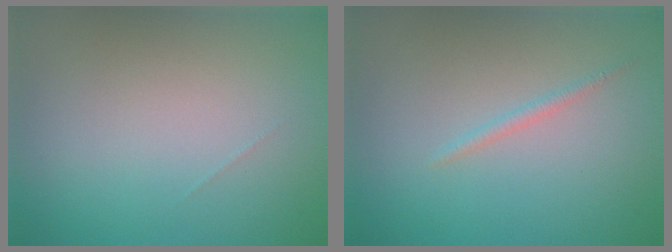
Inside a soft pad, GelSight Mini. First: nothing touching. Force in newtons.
{"total": 0.8, "press": 0.8, "slide": 0.0}